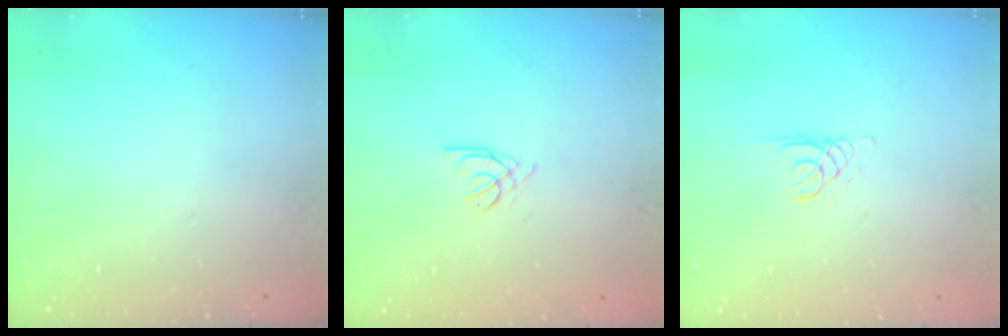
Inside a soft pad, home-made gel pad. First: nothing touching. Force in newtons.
{"total": 2.2, "press": 2.2, "slide": 0.6}
{"total": 1.1, "press": 1.1, "slide": 0.1}